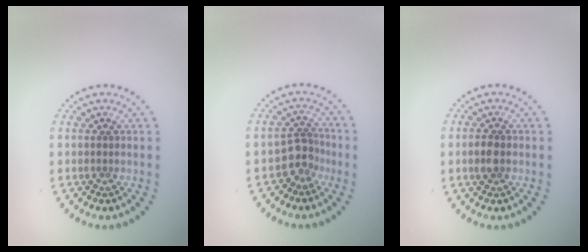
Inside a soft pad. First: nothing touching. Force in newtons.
{"total": 2.5, "press": 1.9, "slide": 1.6}
{"total": 1.8, "press": 1.8, "slide": 0.1}